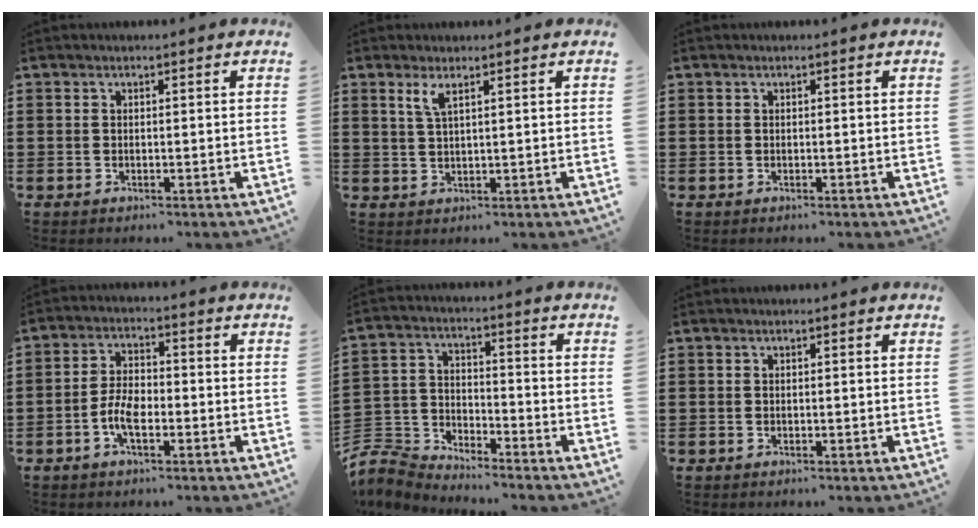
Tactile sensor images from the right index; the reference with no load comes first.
{"total": 2.4, "force": [1.4, 0.5, 1.9], "torque": [-0.042, 0.003, 0.023]}
{"total": 0.0}
{"total": 5.3, "force": [-2.0, 2.1, 4.4], "torque": [-0.104, -0.004, -0.043]}
{"total": 5.5, "force": [-5.3, 1.5, 0.6], "torque": [-0.047, -0.004, -0.118]}
{"total": 0.0}